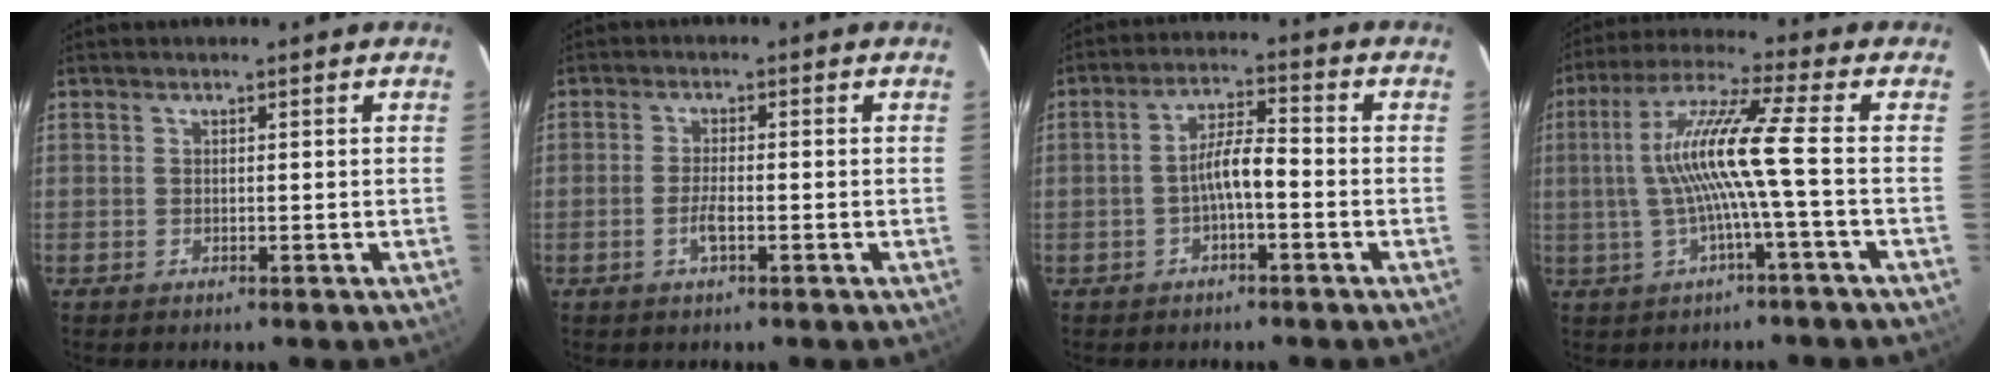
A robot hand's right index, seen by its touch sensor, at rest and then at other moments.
{"total": 2.8, "force": [-1.2, 0.7, 2.5], "torque": [-0.054, 0.000, -0.025]}
{"total": 5.0, "force": [-1.9, 1.0, 4.5], "torque": [-0.087, 0.013, -0.033]}
{"total": 11.0, "force": [-1.1, -1.4, 10.9], "torque": [-0.207, 0.008, -0.017]}